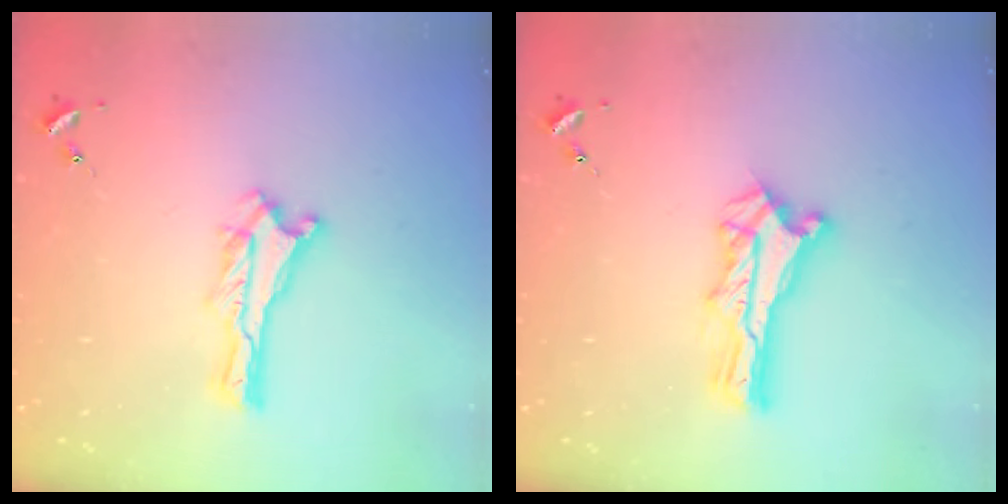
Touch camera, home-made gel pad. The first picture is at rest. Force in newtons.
{"total": 3.2, "press": 3.2, "slide": 0.3}